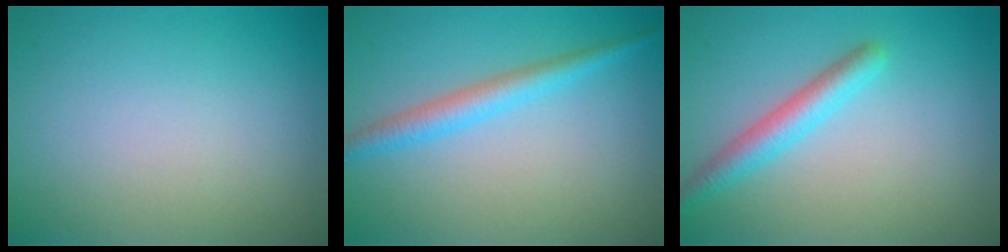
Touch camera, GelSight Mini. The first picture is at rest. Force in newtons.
{"total": 2.7, "press": 2.7, "slide": 0.2}
{"total": 2.9, "press": 2.9, "slide": 0.1}